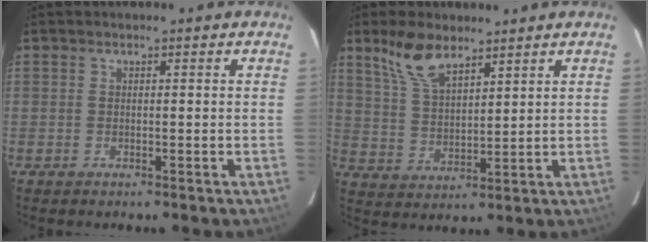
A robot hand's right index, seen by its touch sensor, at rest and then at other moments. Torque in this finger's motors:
{"motor_torque": [0.51, 0.51, 0.36, 0.09]}